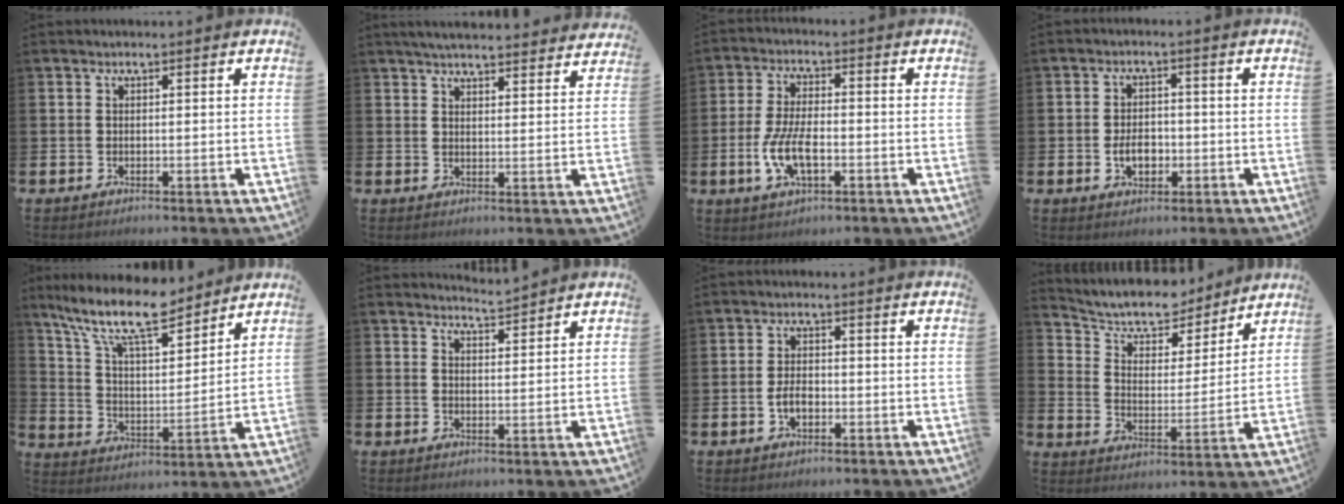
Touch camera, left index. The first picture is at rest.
{"total": 4.7, "force": [4.6, 0.4, 1.0], "torque": [-0.027, -0.024, 0.082]}
{"total": 6.6, "force": [-1.8, 2.8, 5.7], "torque": [-0.113, -0.001, -0.035]}
{"total": 3.6, "force": [-0.9, 2.5, 2.5], "torque": [-0.029, -0.005, -0.022]}
{"total": 12.3, "force": [10.2, 2.9, 6.2], "torque": [-0.141, -0.050, 0.180]}
{"total": 3.6, "force": [3.6, -0.1, 0.0], "torque": [0.003, -0.025, 0.063]}
{"total": 2.8, "force": [-0.7, 1.6, 2.1], "torque": [-0.030, 0.000, -0.017]}
{"total": 8.5, "force": [7.8, 2.9, 2.0], "torque": [-0.069, -0.058, 0.135]}